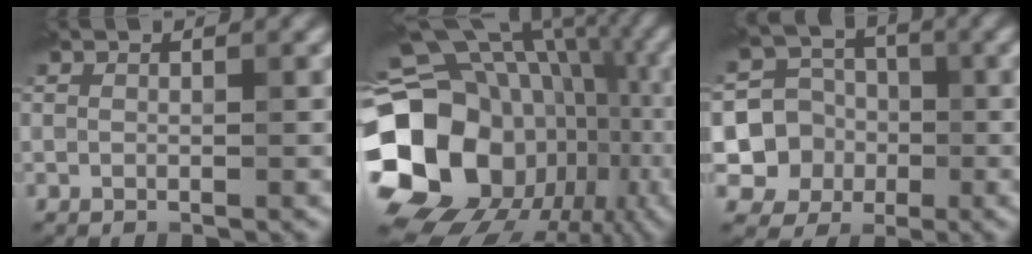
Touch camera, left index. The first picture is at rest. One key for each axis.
{"total": 21.7, "fx": -3.7, "fy": 18.4, "fz": 10.9, "tx": -0.207, "ty": 0.001, "tz": -0.085}
{"total": 5.7, "fx": -1.2, "fy": 5.5, "fz": 1.3, "tx": -0.004, "ty": 0.001, "tz": -0.043}